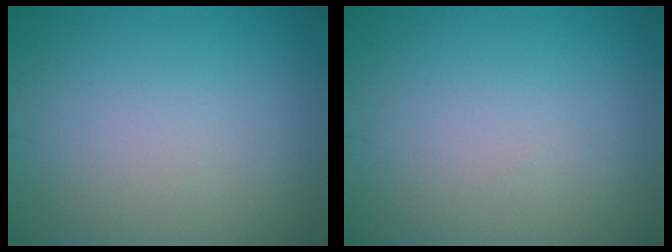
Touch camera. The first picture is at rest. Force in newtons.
{"total": 0.0}